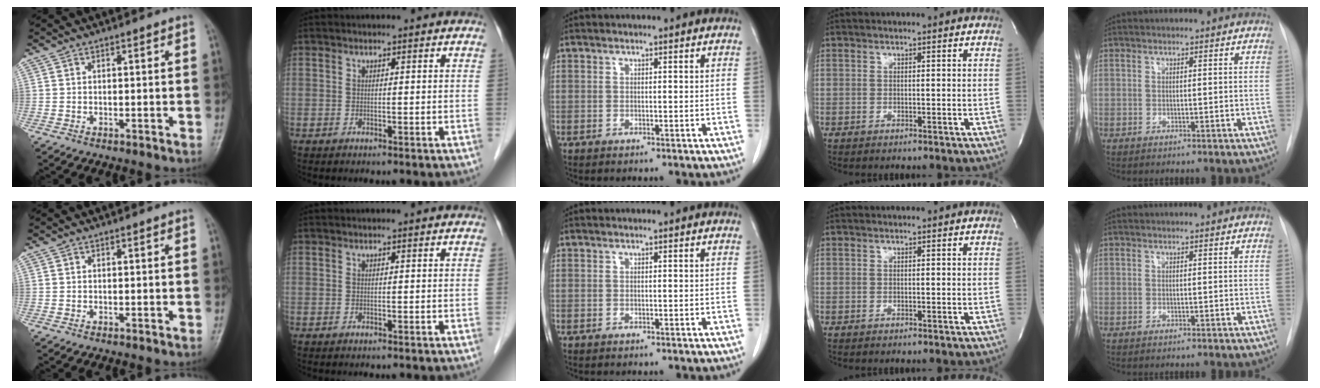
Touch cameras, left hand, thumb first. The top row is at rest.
{}